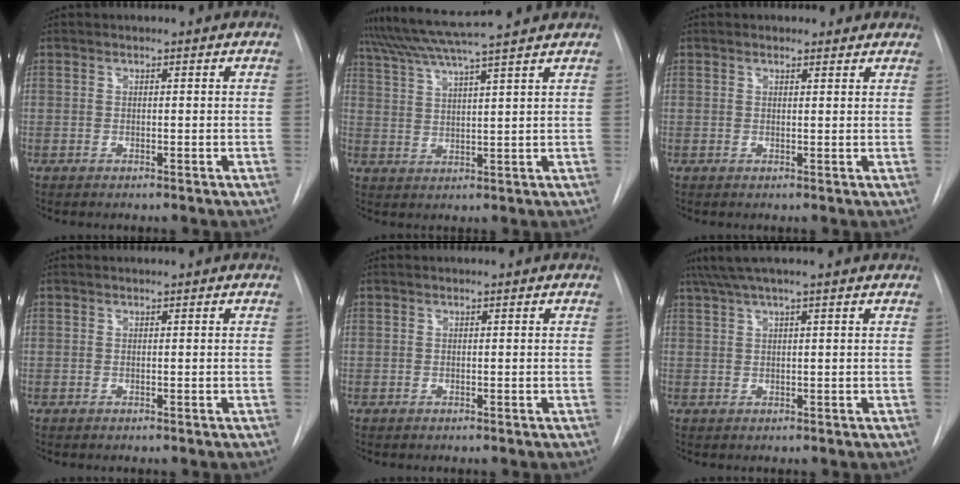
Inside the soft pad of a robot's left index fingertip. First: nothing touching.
{"total": 11.1, "force": [9.6, -1.7, 5.2], "torque": [-0.098, 0.020, 0.148]}
{"total": 2.5, "force": [1.9, 1.2, 1.0], "torque": [-0.011, 0.010, 0.020]}
{"total": 0.0}
{"total": 0.0}
{"total": 6.3, "force": [4.9, -0.6, 3.9], "torque": [-0.069, 0.042, 0.077]}